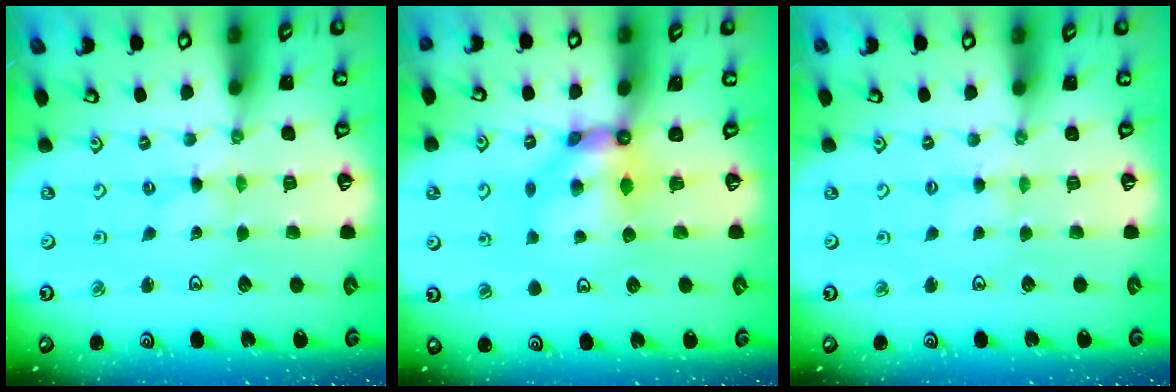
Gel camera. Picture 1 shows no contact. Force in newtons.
{"total": 8.1, "press": 8.1, "slide": 0.5}
{"total": 1.4, "press": 1.4, "slide": 0.3}